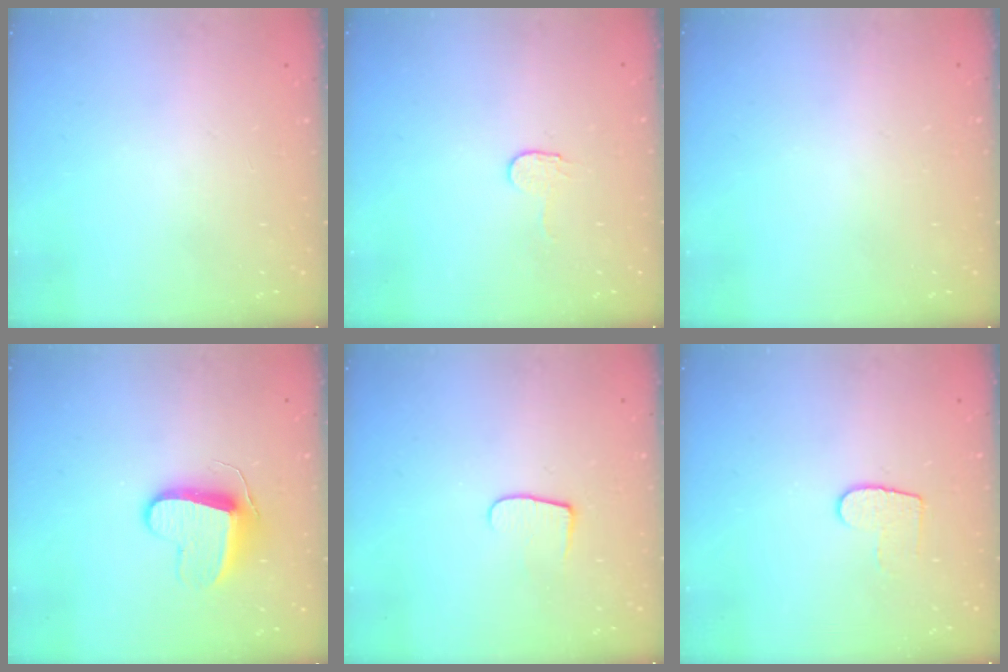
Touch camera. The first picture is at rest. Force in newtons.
{"total": 2.9, "press": 2.9, "slide": 0.3}
{"total": 0.6, "press": 0.6, "slide": 0.2}
{"total": 9.7, "press": 9.7, "slide": 0.3}
{"total": 6.1, "press": 6.0, "slide": 0.6}
{"total": 6.3, "press": 6.3, "slide": 0.4}